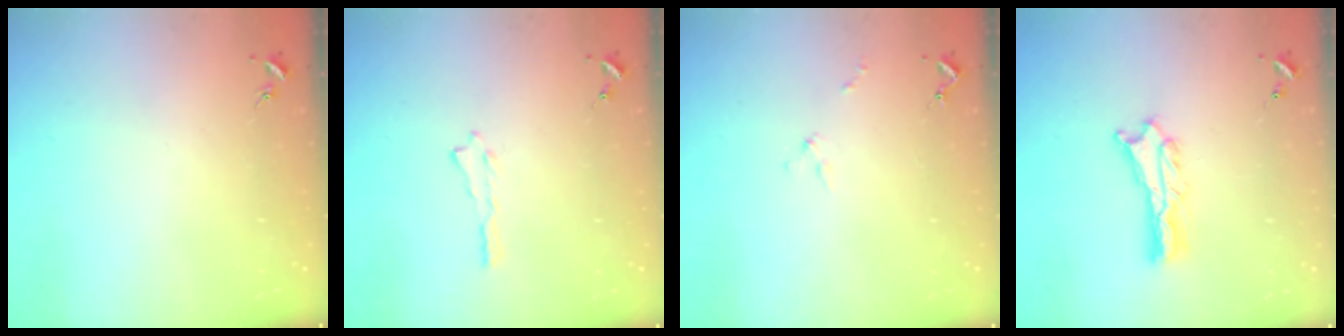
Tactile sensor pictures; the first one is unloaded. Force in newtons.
{"total": 0.0}
{"total": 1.3, "press": 1.2, "slide": 0.1}
{"total": 2.7, "press": 2.6, "slide": 0.3}